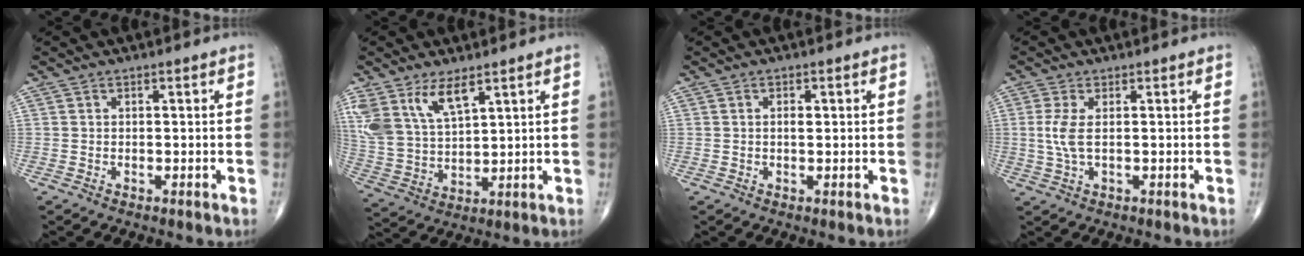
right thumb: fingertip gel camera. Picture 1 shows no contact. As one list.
[{"total": 11.1, "force": [6.6, 4.8, 7.5], "torque": [-0.149, -0.024, 0.145]}, {"total": 1.6, "force": [0.3, 0.7, 1.4], "torque": [-0.025, 0.001, 0.006]}, {"total": 4.1, "force": [0.4, 1.3, 3.8], "torque": [-0.106, -0.002, 0.011]}]